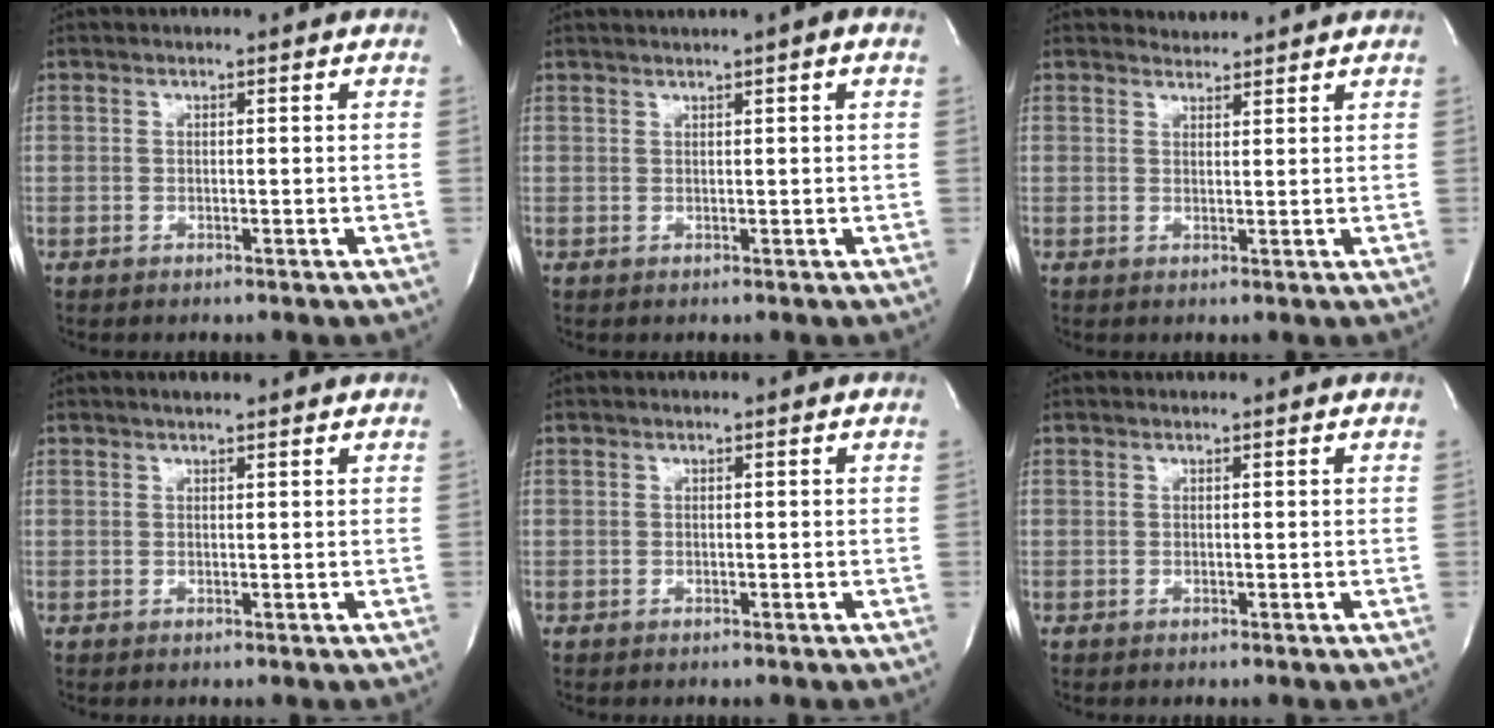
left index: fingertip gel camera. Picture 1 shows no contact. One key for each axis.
{"total": 3.5, "fx": 2.3, "fy": -0.3, "fz": 2.6, "tx": -0.043, "ty": 0.020, "tz": 0.038}
{"total": 2.0, "fx": 1.9, "fy": 0.0, "fz": -0.5, "tx": -0.006, "ty": 0.004, "tz": 0.032}
{"total": 2.2, "fx": 1.9, "fy": 0.1, "fz": 1.1, "tx": -0.017, "ty": 0.013, "tz": 0.030}
{"total": 0.0}
{"total": 0.5, "fx": 0.5, "fy": 0.0, "fz": 0.0, "tx": -0.003, "ty": 0.000, "tz": 0.004}